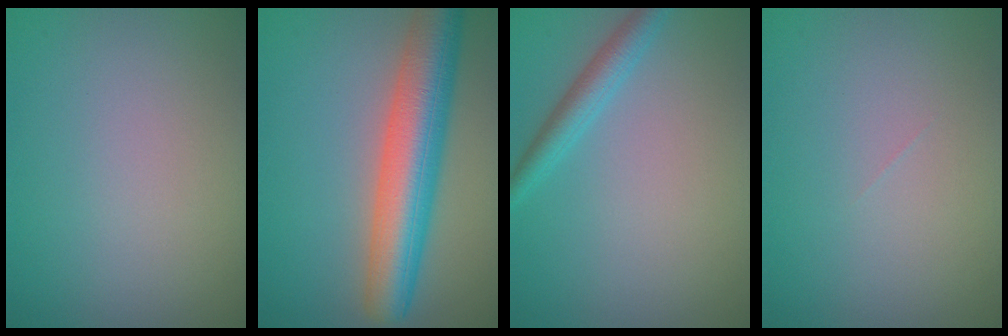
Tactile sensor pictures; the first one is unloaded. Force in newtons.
{"total": 8.5, "press": 8.5, "slide": 0.2}
{"total": 2.4, "press": 2.4, "slide": 0.2}
{"total": 0.0}